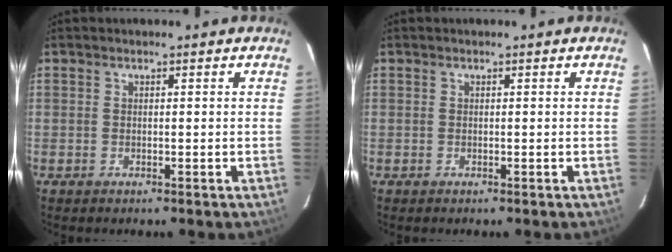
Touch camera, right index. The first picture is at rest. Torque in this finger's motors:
{"motor_torque": [0.60, 0.60, -0.03, 0.00]}